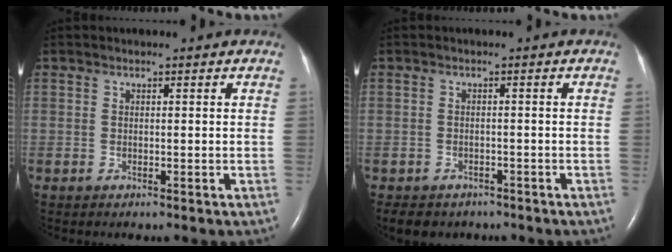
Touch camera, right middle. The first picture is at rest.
{"total": 6.1, "force": [-4.9, 3.3, 1.3], "torque": [-0.017, 0.002, -0.061]}